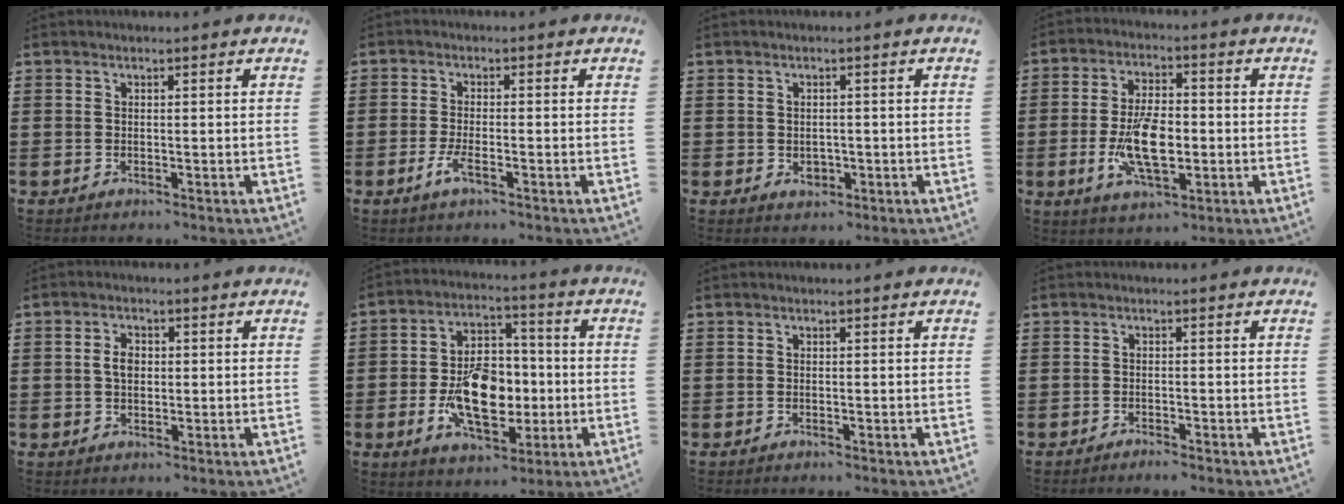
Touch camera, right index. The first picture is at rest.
{"total": 2.9, "force": [-1.4, 0.7, 2.4], "torque": [-0.055, -0.006, -0.029]}
{"total": 1.7, "force": [-0.2, 1.3, 1.1], "torque": [-0.022, 0.004, -0.006]}
{"total": 10.3, "force": [-1.8, 4.6, 9.1], "torque": [-0.199, -0.009, -0.035]}
{"total": 2.8, "force": [0.2, 1.7, 2.2], "torque": [-0.047, 0.008, 0.003]}
{"total": 12.2, "force": [-2.0, 7.3, 9.6], "torque": [-0.172, -0.001, -0.034]}
{"total": 0.0}
{"total": 1.0, "force": [-1.0, 0.0, 0.1], "torque": [-0.007, 0.000, -0.020]}